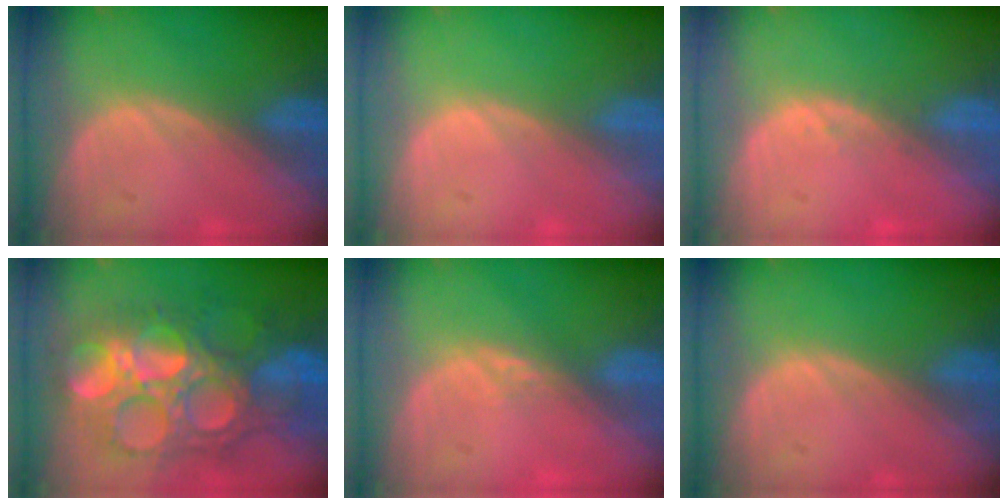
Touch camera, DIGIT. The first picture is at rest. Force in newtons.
{"total": 0.0}
{"total": 1.0, "press": 0.9, "slide": 0.3}
{"total": 13.6, "press": 13.5, "slide": 1.5}
{"total": 1.5, "press": 1.3, "slide": 0.8}
{"total": 0.0}